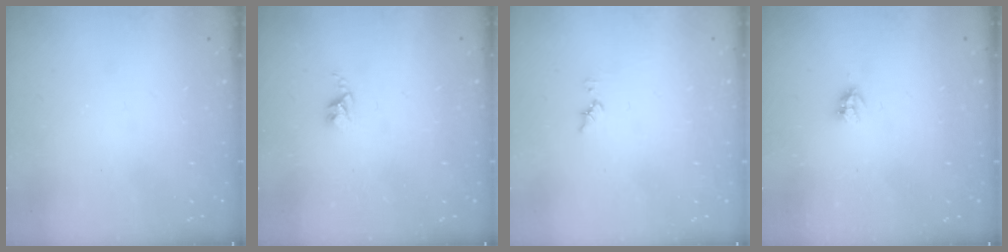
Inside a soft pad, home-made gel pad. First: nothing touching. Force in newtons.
{"total": 2.4, "press": 2.4, "slide": 0.3}
{"total": 5.6, "press": 5.6, "slide": 0.5}
{"total": 3.6, "press": 3.6, "slide": 0.1}